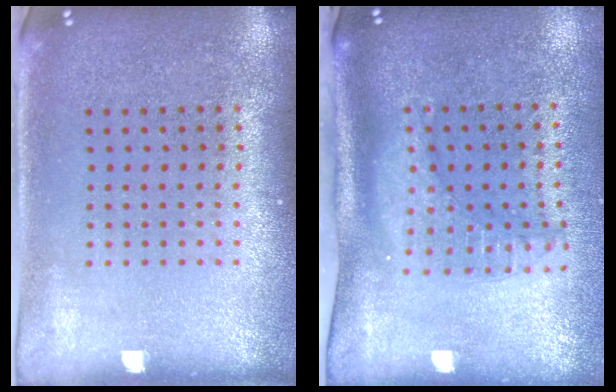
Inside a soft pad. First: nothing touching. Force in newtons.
{"total": 2.1, "press": 1.6, "slide": 1.5}